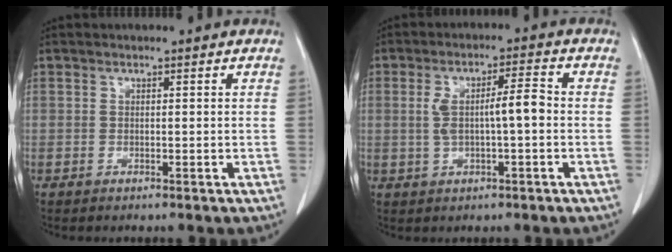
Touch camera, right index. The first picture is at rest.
{"total": 6.2, "force": [-0.1, 1.2, 6.1], "torque": [-0.118, 0.018, 0.004]}